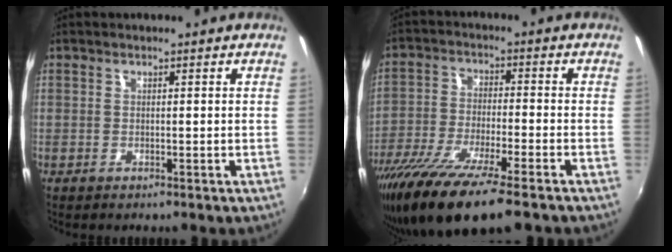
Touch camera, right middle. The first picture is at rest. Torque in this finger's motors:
{"motor_torque": [1.35, -0.79, 0.50, 0.21]}